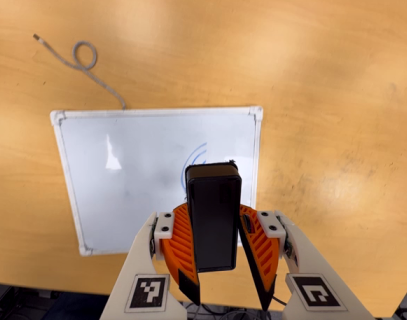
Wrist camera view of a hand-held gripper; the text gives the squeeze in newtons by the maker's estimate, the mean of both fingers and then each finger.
{"total": 8.0, "left": 9.1, "right": 6.9}